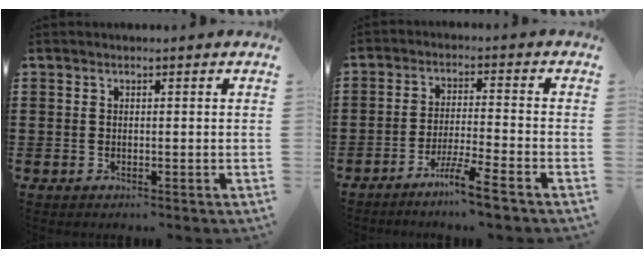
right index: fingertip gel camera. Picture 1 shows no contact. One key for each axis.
{"total": 5.8, "fx": -4.7, "fy": -0.6, "fz": 3.5, "tx": -0.069, "ty": -0.013, "tz": -0.089}